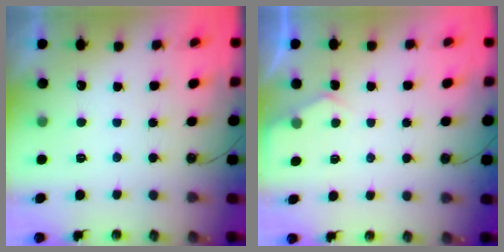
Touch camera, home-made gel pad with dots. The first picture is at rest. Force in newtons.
{"total": 3.6, "press": 3.6, "slide": 0.2}